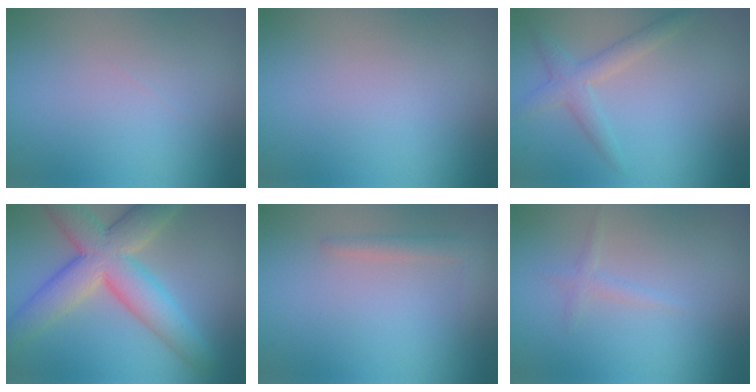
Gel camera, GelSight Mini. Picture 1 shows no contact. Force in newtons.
{"total": 0.0}
{"total": 2.5, "press": 2.5, "slide": 0.0}
{"total": 8.9, "press": 8.9, "slide": 0.3}
{"total": 1.6, "press": 1.6, "slide": 0.1}
{"total": 1.0, "press": 1.0, "slide": 0.1}